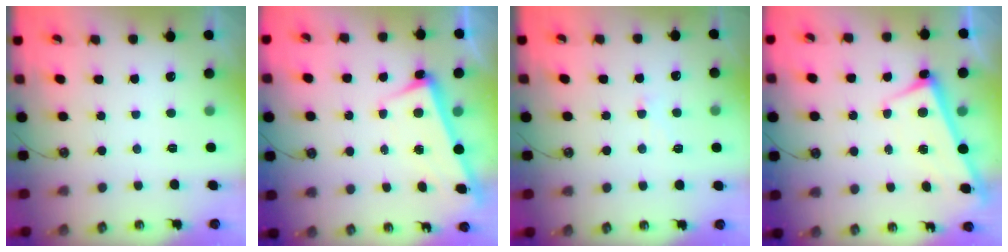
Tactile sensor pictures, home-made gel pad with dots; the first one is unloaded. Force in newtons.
{"total": 2.6, "press": 2.4, "slide": 0.9}
{"total": 1.3, "press": 1.2, "slide": 0.6}
{"total": 2.8, "press": 2.7, "slide": 0.4}